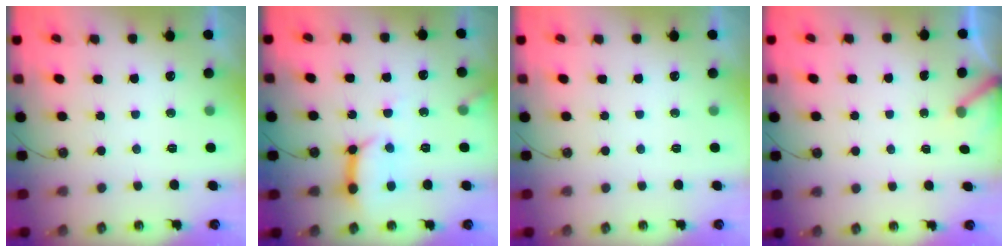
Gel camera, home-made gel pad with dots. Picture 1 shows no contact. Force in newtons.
{"total": 11.6, "press": 11.5, "slide": 1.1}
{"total": 0.0}
{"total": 3.1, "press": 3.1, "slide": 0.2}